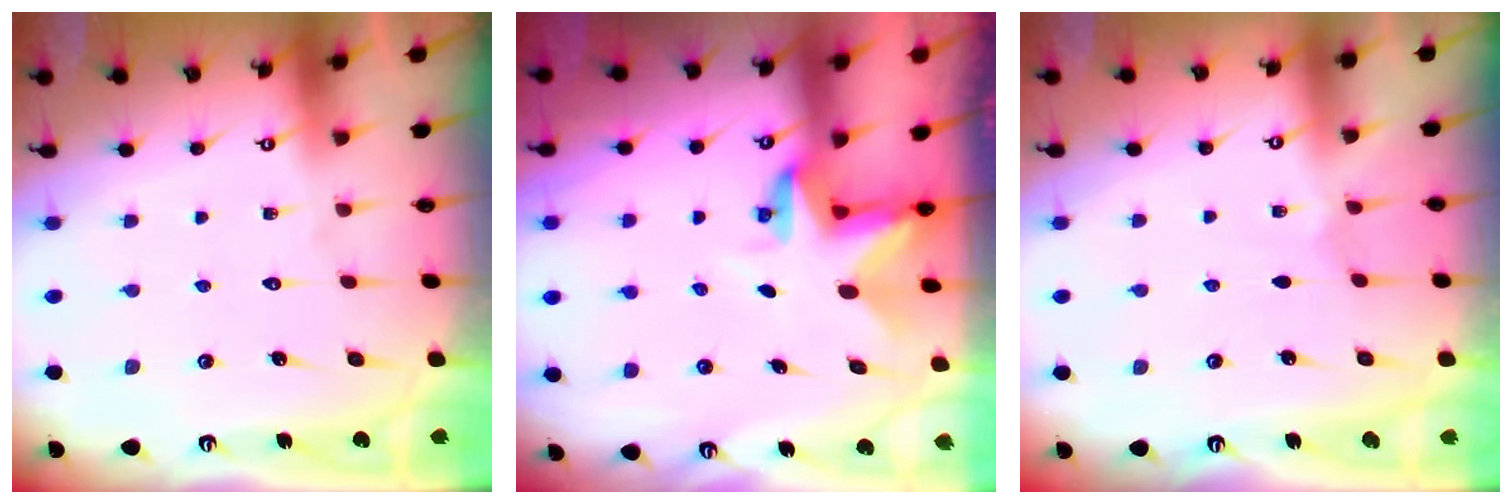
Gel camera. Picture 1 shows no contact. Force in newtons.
{"total": 3.2, "press": 3.2, "slide": 0.2}
{"total": 0.6, "press": 0.6, "slide": 0.2}